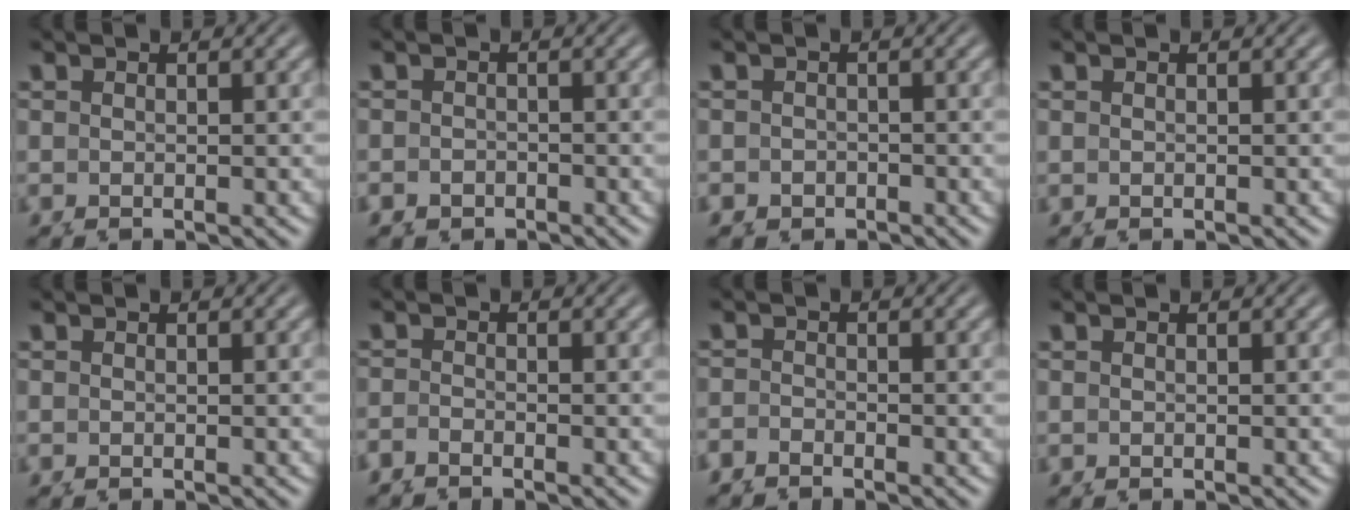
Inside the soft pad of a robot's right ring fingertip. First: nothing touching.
{"total": 1.1, "force": [-0.8, 0.4, -0.6], "torque": [0.016, -0.003, -0.012]}
{"total": 1.2, "force": [-0.6, 0.7, -0.6], "torque": [0.017, -0.003, -0.010]}
{"total": 0.0}
{"total": 0.0}
{"total": 0.9, "force": [-0.9, -0.1, 0.0], "torque": [0.006, 0.002, -0.020]}
{"total": 1.1, "force": [-1.0, -0.1, -0.4], "torque": [0.013, -0.001, -0.020]}
{"total": 0.0}